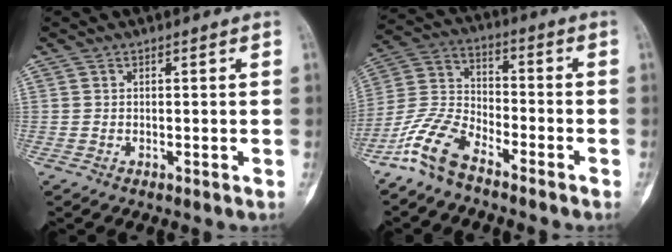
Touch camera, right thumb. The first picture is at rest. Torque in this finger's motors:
{"motor_torque": [0.19, 0.21, 0.11, -0.04, 0.08]}